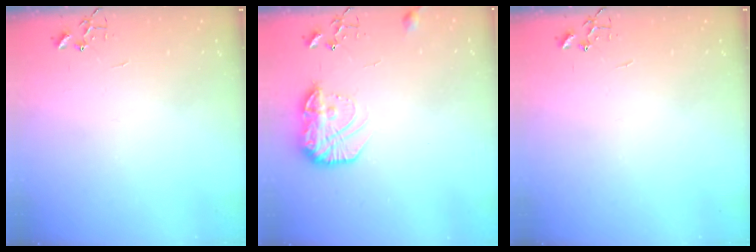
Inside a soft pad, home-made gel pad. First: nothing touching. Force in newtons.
{"total": 13.9, "press": 13.8, "slide": 0.8}
{"total": 0.0}